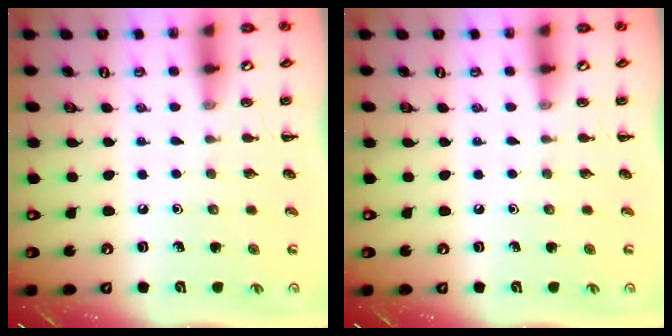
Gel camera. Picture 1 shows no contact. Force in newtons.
{"total": 0.0}